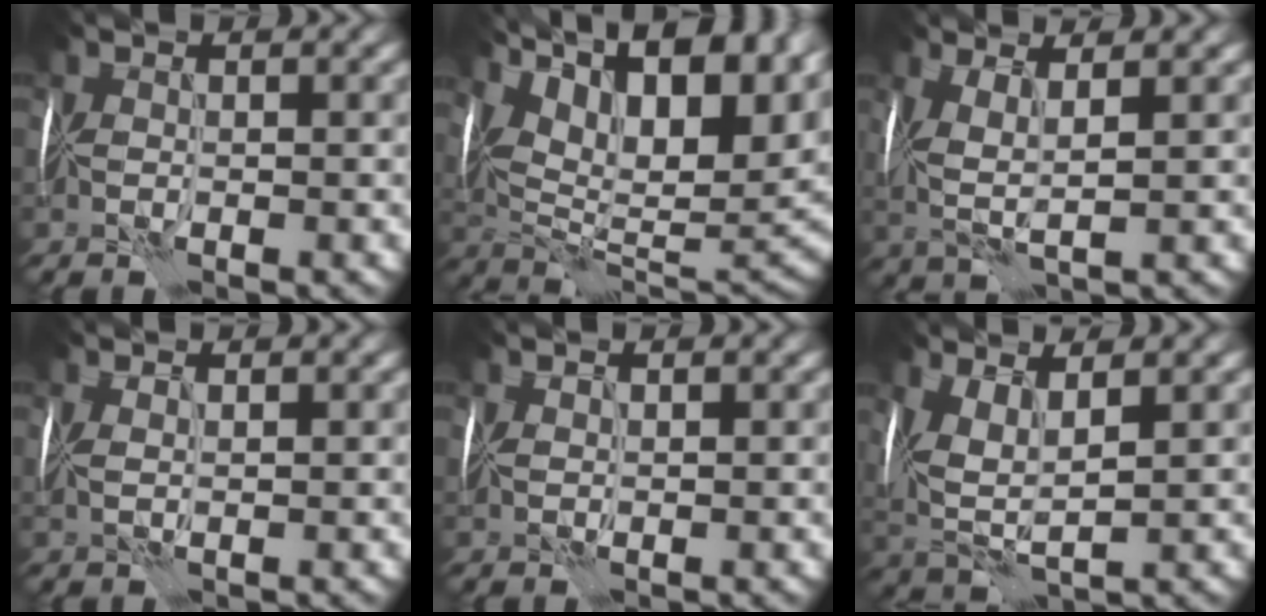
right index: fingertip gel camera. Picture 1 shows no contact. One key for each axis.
{"total": 18.6, "fx": 9.2, "fy": 8.7, "fz": 13.6, "tx": -0.194, "ty": 0.051, "tz": 0.154}
{"total": 3.1, "fx": 1.1, "fy": 0.9, "fz": 2.8, "tx": -0.073, "ty": 0.002, "tz": 0.016}
{"total": 1.6, "fx": 1.3, "fy": 0.4, "fz": 0.7, "tx": -0.010, "ty": 0.007, "tz": 0.012}
{"total": 1.2, "fx": 1.2, "fy": 0.4, "fz": 0.1, "tx": -0.003, "ty": 0.004, "tz": 0.019}
{"total": 4.6, "fx": 1.9, "fy": 2.2, "fz": 3.6, "tx": -0.092, "ty": -0.001, "tz": 0.037}